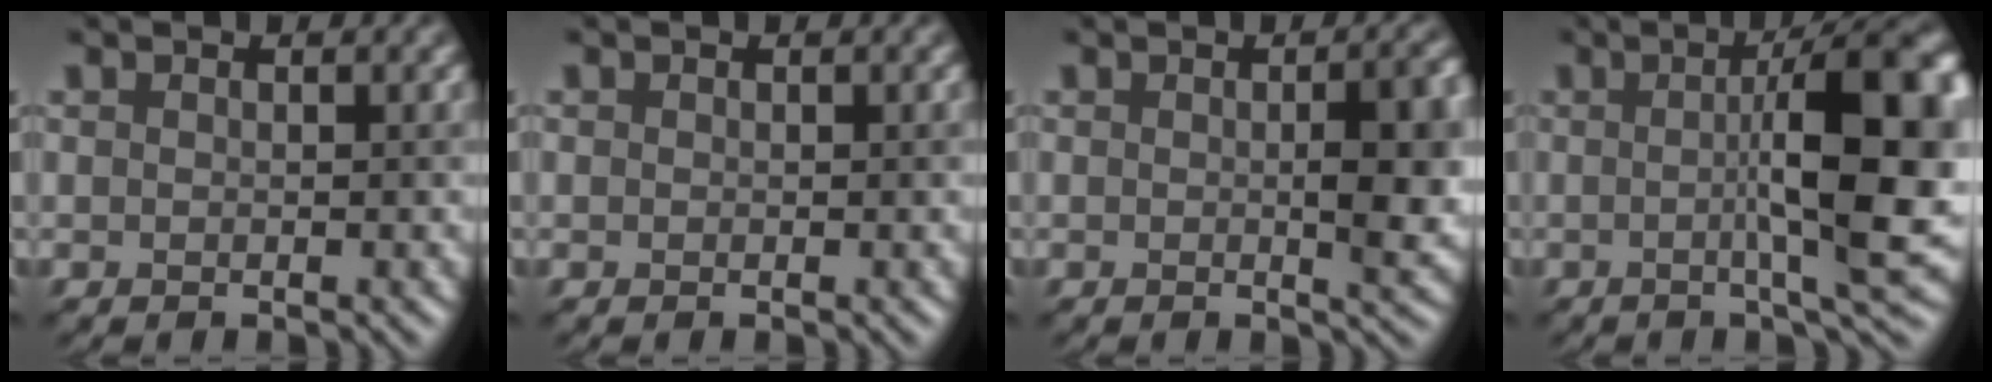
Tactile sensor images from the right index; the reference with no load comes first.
{"total": 0.0}
{"total": 4.4, "force": [0.0, 0.9, 4.3], "torque": [-0.056, -0.001, 0.001]}
{"total": 12.7, "force": [0.5, 3.0, 12.3], "torque": [-0.148, 0.009, 0.005]}